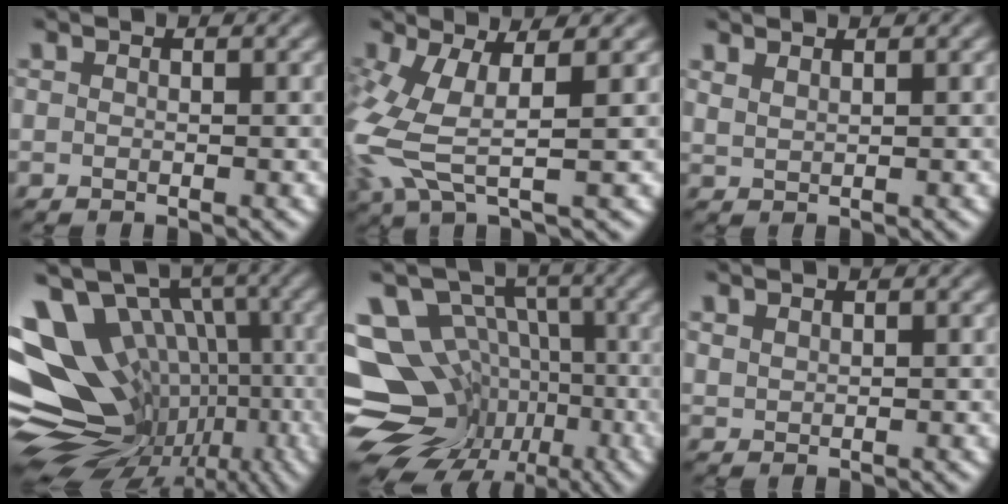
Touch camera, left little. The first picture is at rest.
{"total": 6.0, "force": [-0.1, 2.1, 5.6], "torque": [-0.151, -0.004, -0.002]}
{"total": 1.3, "force": [1.2, 0.2, 0.5], "torque": [-0.010, 0.000, 0.021]}
{"total": 15.8, "force": [-1.2, 11.9, 10.4], "torque": [-0.186, 0.011, 0.017]}
{"total": 14.4, "force": [-4.1, 12.1, 6.7], "torque": [-0.127, -0.013, -0.060]}
{"total": 0.8, "force": [0.7, 0.1, 0.1], "torque": [-0.007, 0.000, 0.020]}